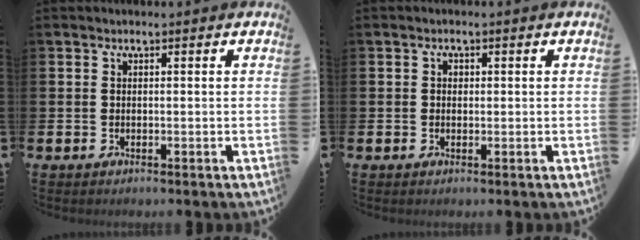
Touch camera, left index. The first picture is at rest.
{"total": 0.9, "force": [0.1, 0.8, 0.4], "torque": [0.003, 0.003, -0.003]}